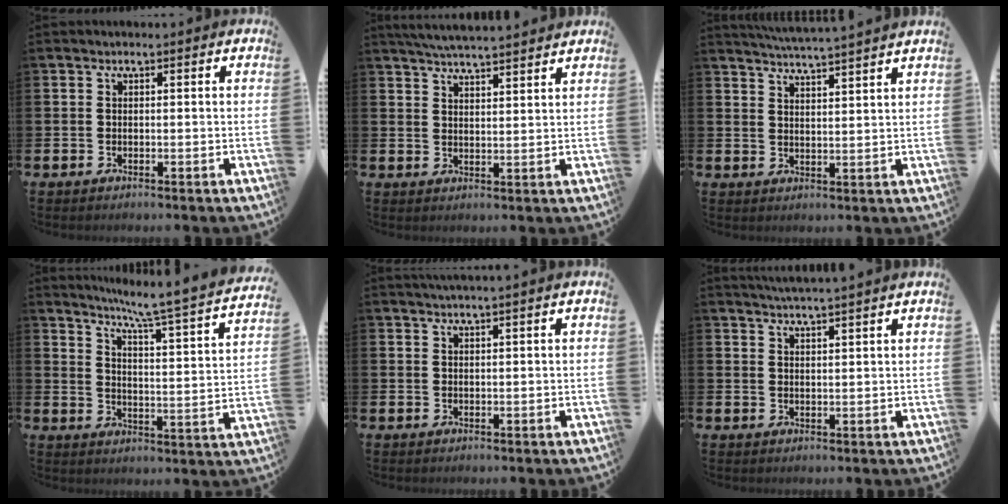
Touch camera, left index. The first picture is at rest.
{"total": 5.0, "force": [4.9, -0.1, 0.9], "torque": [-0.024, -0.025, 0.088]}
{"total": 4.7, "force": [4.6, -0.9, 0.5], "torque": [-0.027, -0.026, 0.082]}
{"total": 6.2, "force": [5.4, -0.7, 2.9], "torque": [-0.074, -0.051, 0.081]}
{"total": 1.4, "force": [1.3, -0.4, 0.5], "torque": [-0.012, 0.000, 0.025]}
{"total": 3.2, "force": [3.1, -0.8, 0.2], "torque": [-0.014, -0.012, 0.059]}